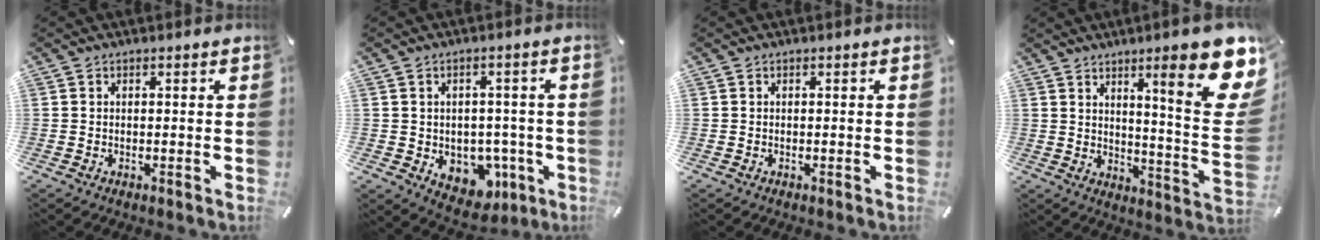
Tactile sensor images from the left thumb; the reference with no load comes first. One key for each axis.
{"total": 8.4, "fx": -1.9, "fy": 7.2, "fz": 4.0, "tx": -0.035, "ty": 0.006, "tz": -0.022}
{"total": 0.0}
{"total": 19.2, "fx": 9.9, "fy": 3.9, "fz": 16.0, "tx": -0.228, "ty": -0.067, "tz": 0.147}